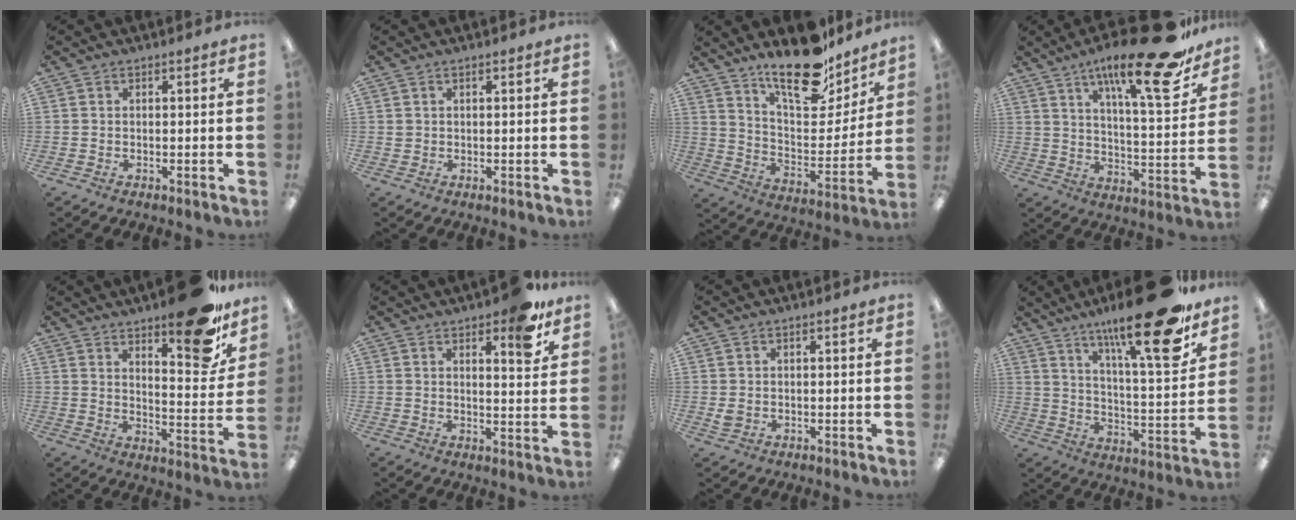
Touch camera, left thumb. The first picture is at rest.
{"total": 0.8, "force": [0.4, 0.7, 0.3], "torque": [-0.008, 0.004, 0.006]}
{"total": 19.5, "force": [15.6, 7.1, 9.3], "torque": [-0.151, -0.105, 0.269]}
{"total": 22.4, "force": [15.1, 5.3, 15.7], "torque": [-0.241, -0.096, 0.237]}
{"total": 16.5, "force": [12.1, 5.2, 9.9], "torque": [-0.122, -0.087, 0.195]}
{"total": 9.2, "force": [6.4, 2.8, 6.0], "torque": [-0.070, -0.038, 0.101]}
{"total": 1.8, "force": [0.3, 1.3, 1.2], "torque": [-0.025, 0.005, 0.004]}
{"total": 23.8, "force": [15.9, 5.1, 16.9], "torque": [-0.260, -0.101, 0.248]}